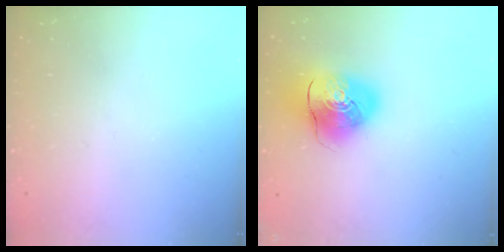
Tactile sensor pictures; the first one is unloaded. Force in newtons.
{"total": 12.5, "press": 12.3, "slide": 2.1}